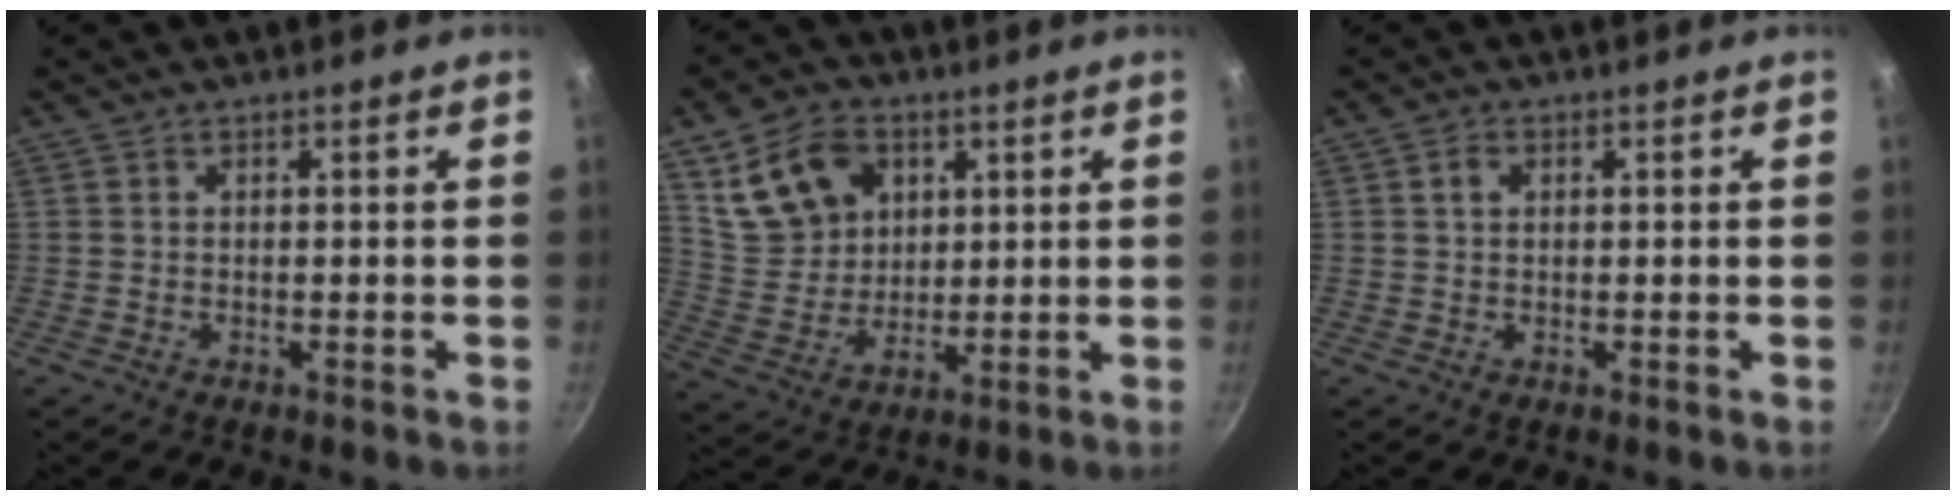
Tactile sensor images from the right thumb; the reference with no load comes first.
{"total": 13.9, "force": [5.4, 10.6, 7.2], "torque": [-0.108, -0.015, 0.112]}
{"total": 1.7, "force": [0.5, 1.3, 1.0], "torque": [-0.014, 0.004, 0.008]}